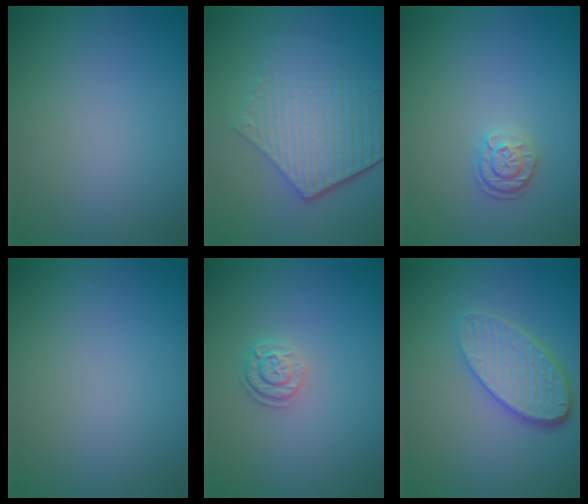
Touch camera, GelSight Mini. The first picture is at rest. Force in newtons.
{"total": 6.1, "press": 4.4, "slide": 4.1}
{"total": 1.7, "press": 1.6, "slide": 0.7}
{"total": 0.0}
{"total": 1.9, "press": 1.7, "slide": 0.9}
{"total": 5.2, "press": 3.7, "slide": 3.7}